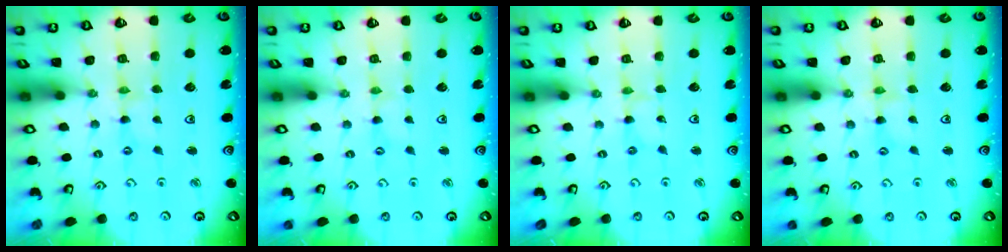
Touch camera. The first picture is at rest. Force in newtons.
{"total": 0.0}
{"total": 0.0}
{"total": 1.7, "press": 1.7, "slide": 0.2}